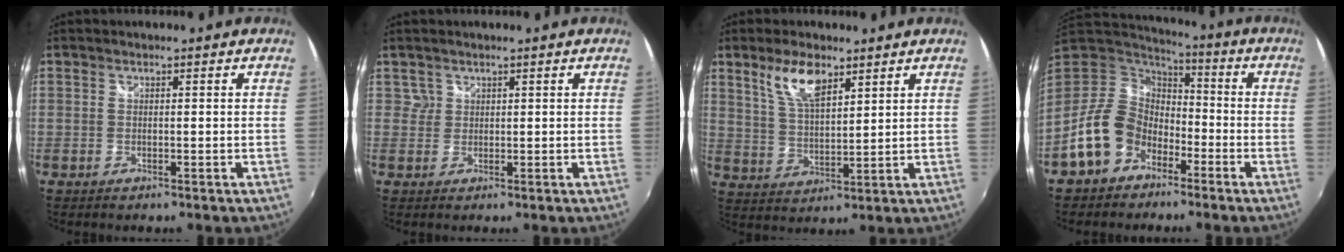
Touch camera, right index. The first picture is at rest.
{"total": 1.3, "force": [0.7, 1.1, -0.2], "torque": [0.012, 0.008, 0.013]}
{"total": 8.2, "force": [5.1, 3.2, 5.6], "torque": [-0.108, 0.007, 0.104]}
{"total": 13.7, "force": [-7.1, 10.2, 5.8], "torque": [-0.136, 0.019, -0.121]}